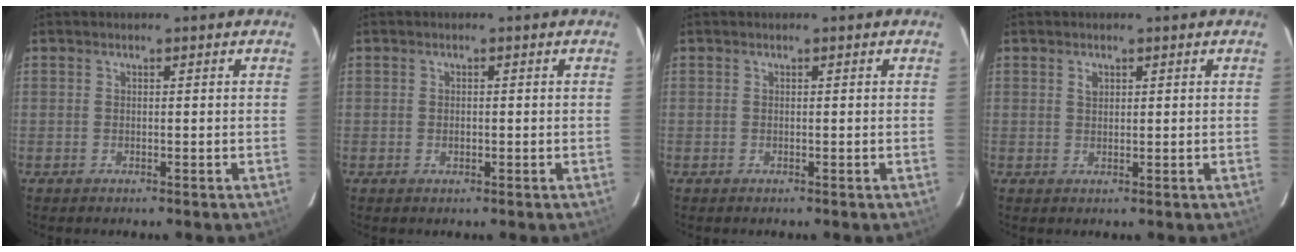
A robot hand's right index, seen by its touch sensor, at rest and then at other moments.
{"total": 0.9, "force": [-0.1, 0.8, 0.5], "torque": [-0.006, 0.001, -0.002]}
{"total": 0.0}
{"total": 1.4, "force": [0.6, 1.0, 0.7], "torque": [-0.013, 0.005, 0.011]}